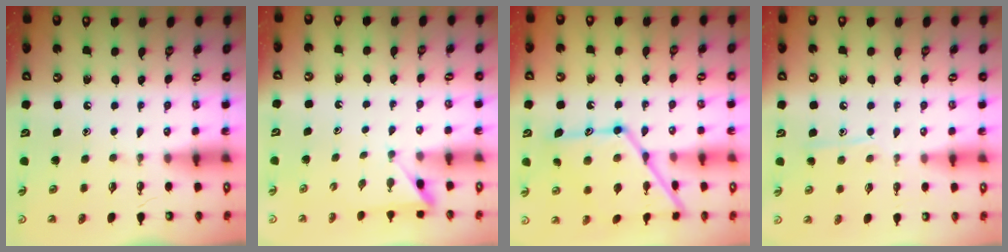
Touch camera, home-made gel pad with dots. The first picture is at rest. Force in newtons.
{"total": 3.0, "press": 3.0, "slide": 0.3}
{"total": 18.2, "press": 18.1, "slide": 1.1}
{"total": 7.4, "press": 7.4, "slide": 0.8}